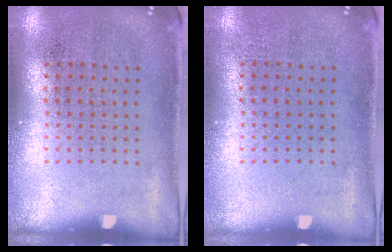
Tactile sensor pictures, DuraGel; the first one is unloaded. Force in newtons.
{"total": 0.0}